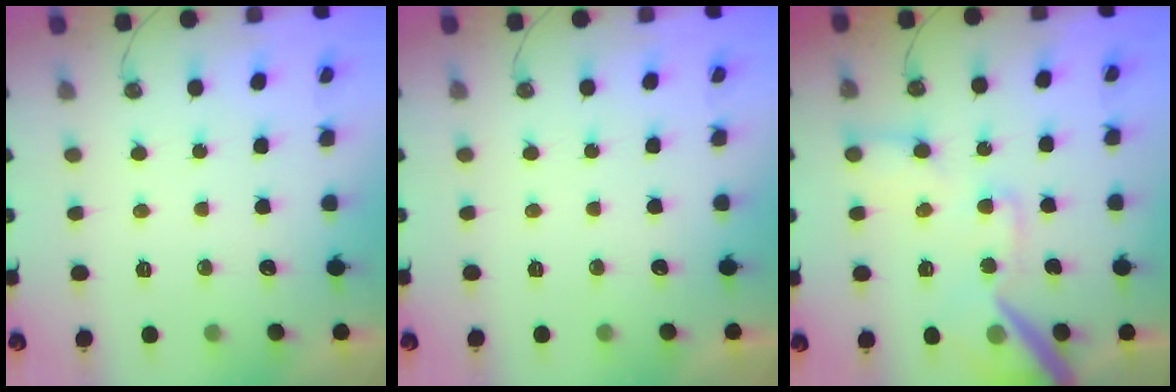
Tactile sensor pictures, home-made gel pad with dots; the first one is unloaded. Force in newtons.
{"total": 0.0}
{"total": 16.7, "press": 16.5, "slide": 2.3}